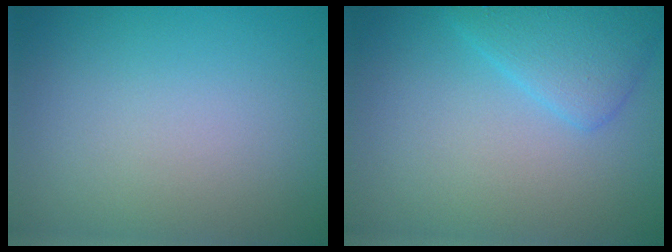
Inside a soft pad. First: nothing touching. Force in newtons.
{"total": 3.3, "press": 3.3, "slide": 0.0}